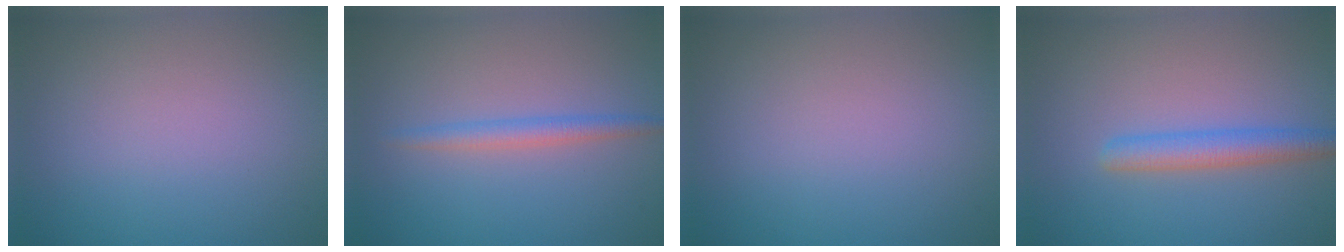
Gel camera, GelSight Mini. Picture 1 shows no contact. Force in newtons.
{"total": 1.9, "press": 1.9, "slide": 0.2}
{"total": 0.0}
{"total": 3.0, "press": 3.0, "slide": 0.1}